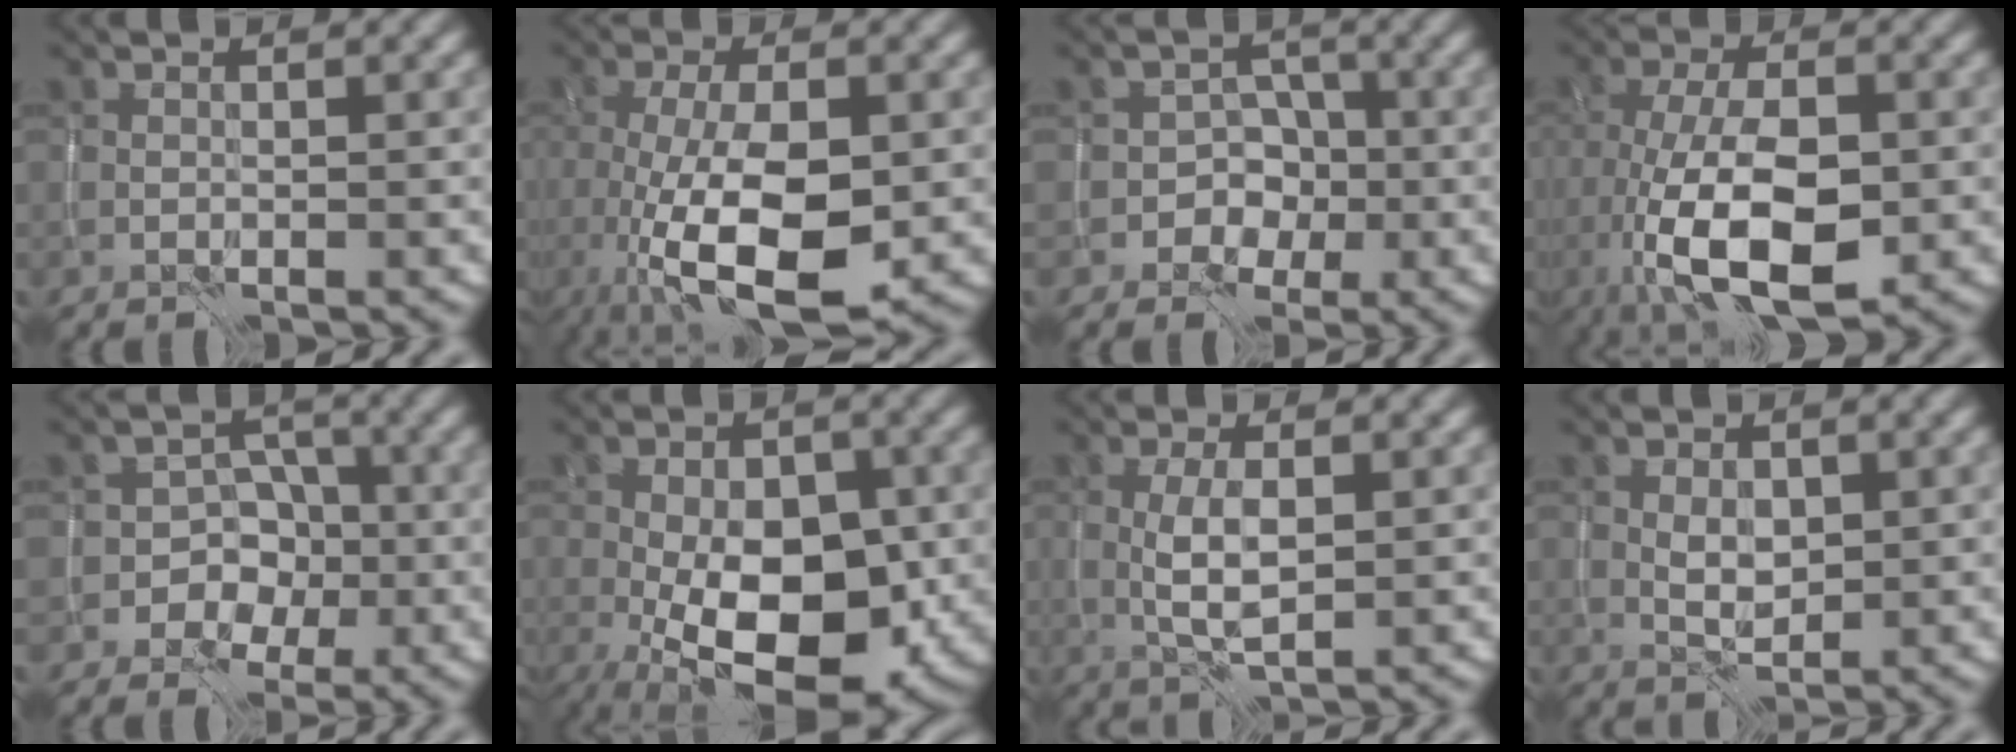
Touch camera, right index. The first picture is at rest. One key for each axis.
{"total": 9.9, "fx": -2.4, "fy": 3.9, "fz": 8.8, "tx": -0.170, "ty": -0.016, "tz": -0.036}
{"total": 4.2, "fx": -1.7, "fy": 3.6, "fz": 1.3, "tx": 0.023, "ty": 0.009, "tz": -0.045}
{"total": 10.5, "fx": -3.2, "fy": 4.7, "fz": 8.9, "tx": -0.168, "ty": -0.012, "tz": -0.052}
{"total": 5.5, "fx": -2.1, "fy": 4.8, "fz": 1.8, "tx": 0.019, "ty": 0.011, "tz": -0.058}
{"total": 12.8, "fx": -3.8, "fy": 6.7, "fz": 10.2, "tx": -0.162, "ty": -0.016, "tz": -0.059}
{"total": 3.2, "fx": -0.1, "fy": 1.1, "fz": 3.0, "tx": -0.067, "ty": -0.001, "tz": 0.001}
{"total": 1.9, "fx": 0.2, "fy": 1.3, "fz": 1.4, "tx": -0.027, "ty": -0.002, "tz": 0.006}